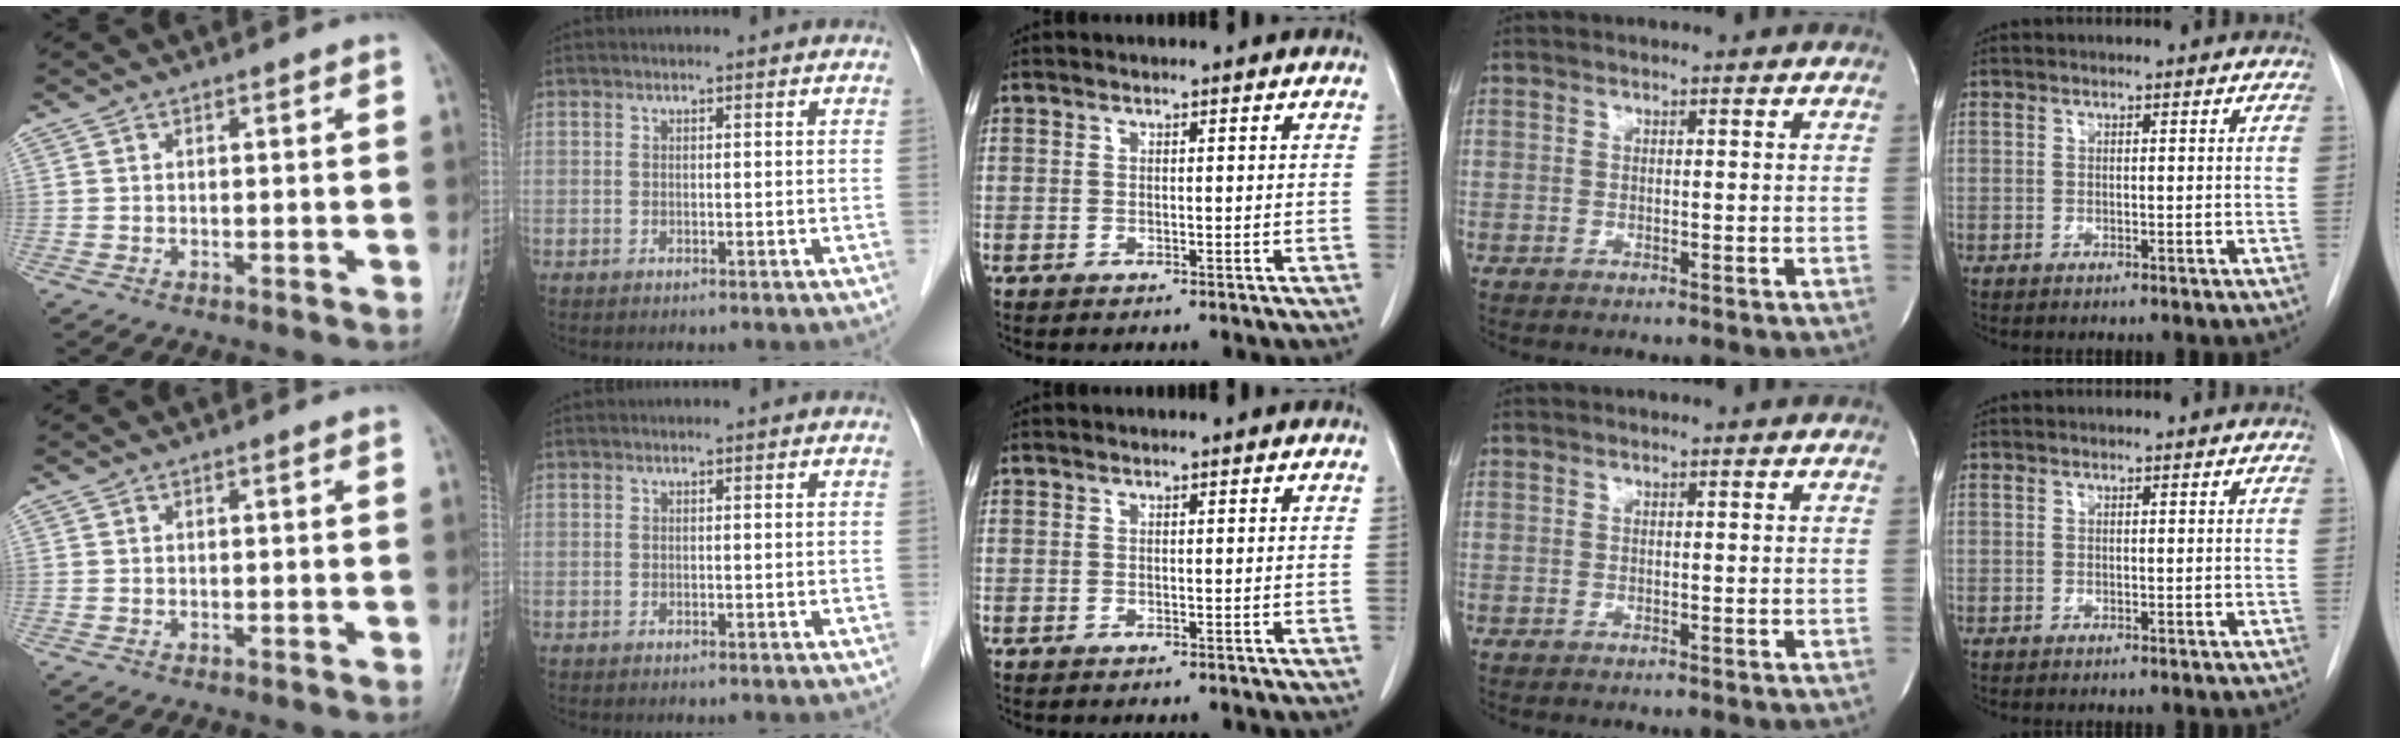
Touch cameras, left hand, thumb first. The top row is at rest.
{}